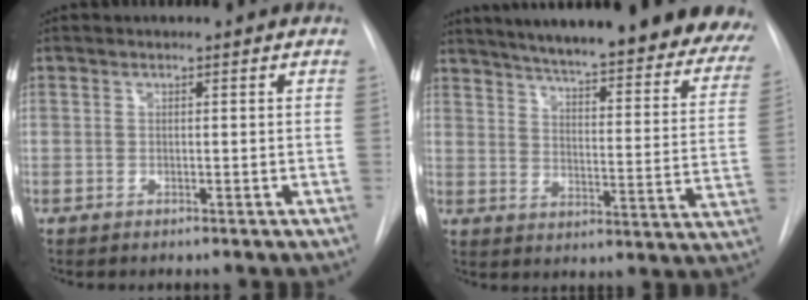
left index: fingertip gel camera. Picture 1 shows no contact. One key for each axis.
{"total": 33.0, "fx": 28.7, "fy": 4.9, "fz": 15.5, "tx": -0.190, "ty": -0.096, "tz": 0.344}